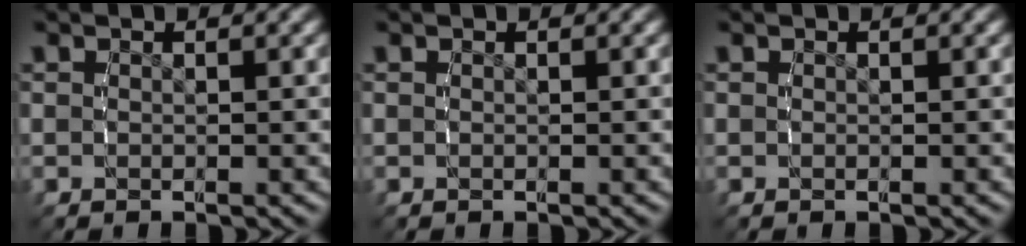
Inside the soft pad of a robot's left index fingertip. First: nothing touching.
{"total": 0.0}
{"total": 0.0}